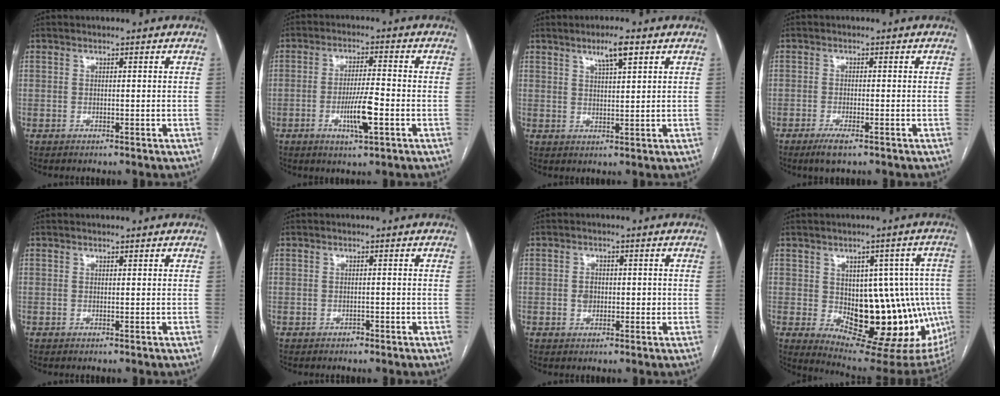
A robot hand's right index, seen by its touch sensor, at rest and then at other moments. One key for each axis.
{"total": 6.8, "fx": -2.3, "fy": 0.7, "fz": 6.3, "tx": -0.117, "ty": -0.006, "tz": -0.039}
{"total": 4.5, "fx": 2.8, "fy": 0.6, "fz": 3.6, "tx": -0.061, "ty": 0.000, "tz": 0.047}
{"total": 3.1, "fx": -2.0, "fy": 0.5, "fz": 2.3, "tx": -0.042, "ty": -0.004, "tz": -0.035}
{"total": 0.0}
{"total": 0.7, "fx": -0.5, "fy": 0.5, "fz": 0.2, "tx": -0.001, "ty": 0.003, "tz": -0.007}
{"total": 2.6, "fx": -0.1, "fy": 2.1, "fz": 1.6, "tx": -0.024, "ty": 0.005, "tz": 0.000}
{"total": 20.5, "fx": -2.7, "fy": 10.1, "fz": 17.6, "tx": -0.172, "ty": 0.020, "tz": -0.007}